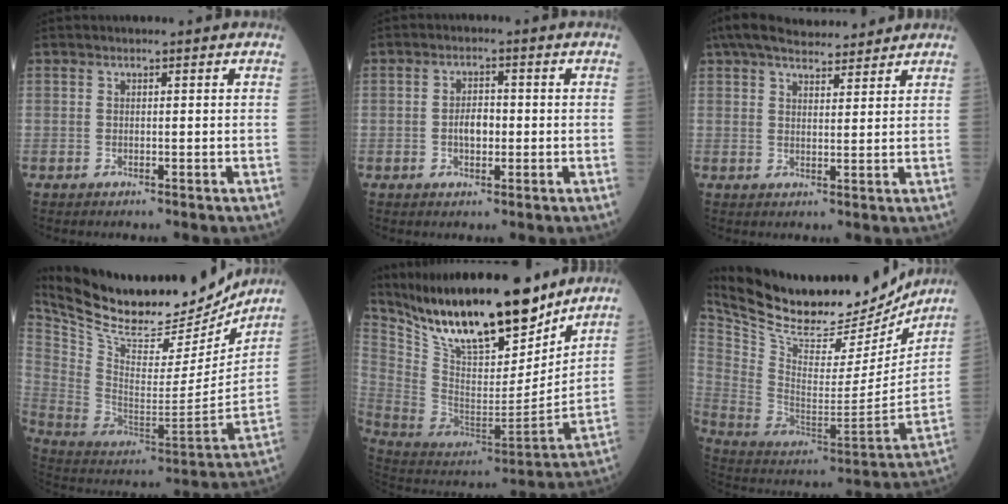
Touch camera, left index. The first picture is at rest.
{"total": 3.3, "force": [-0.6, 1.7, 2.7], "torque": [-0.045, 0.005, -0.011]}
{"total": 12.6, "force": [11.1, 3.0, 5.0], "torque": [-0.070, 0.035, 0.168]}
{"total": 26.5, "force": [23.2, 6.9, 10.8], "torque": [-0.209, -0.030, 0.360]}
{"total": 24.4, "force": [19.6, 5.6, 13.5], "torque": [-0.243, -0.015, 0.338]}
{"total": 26.8, "force": [23.5, 7.4, 10.6], "torque": [-0.206, -0.030, 0.362]}